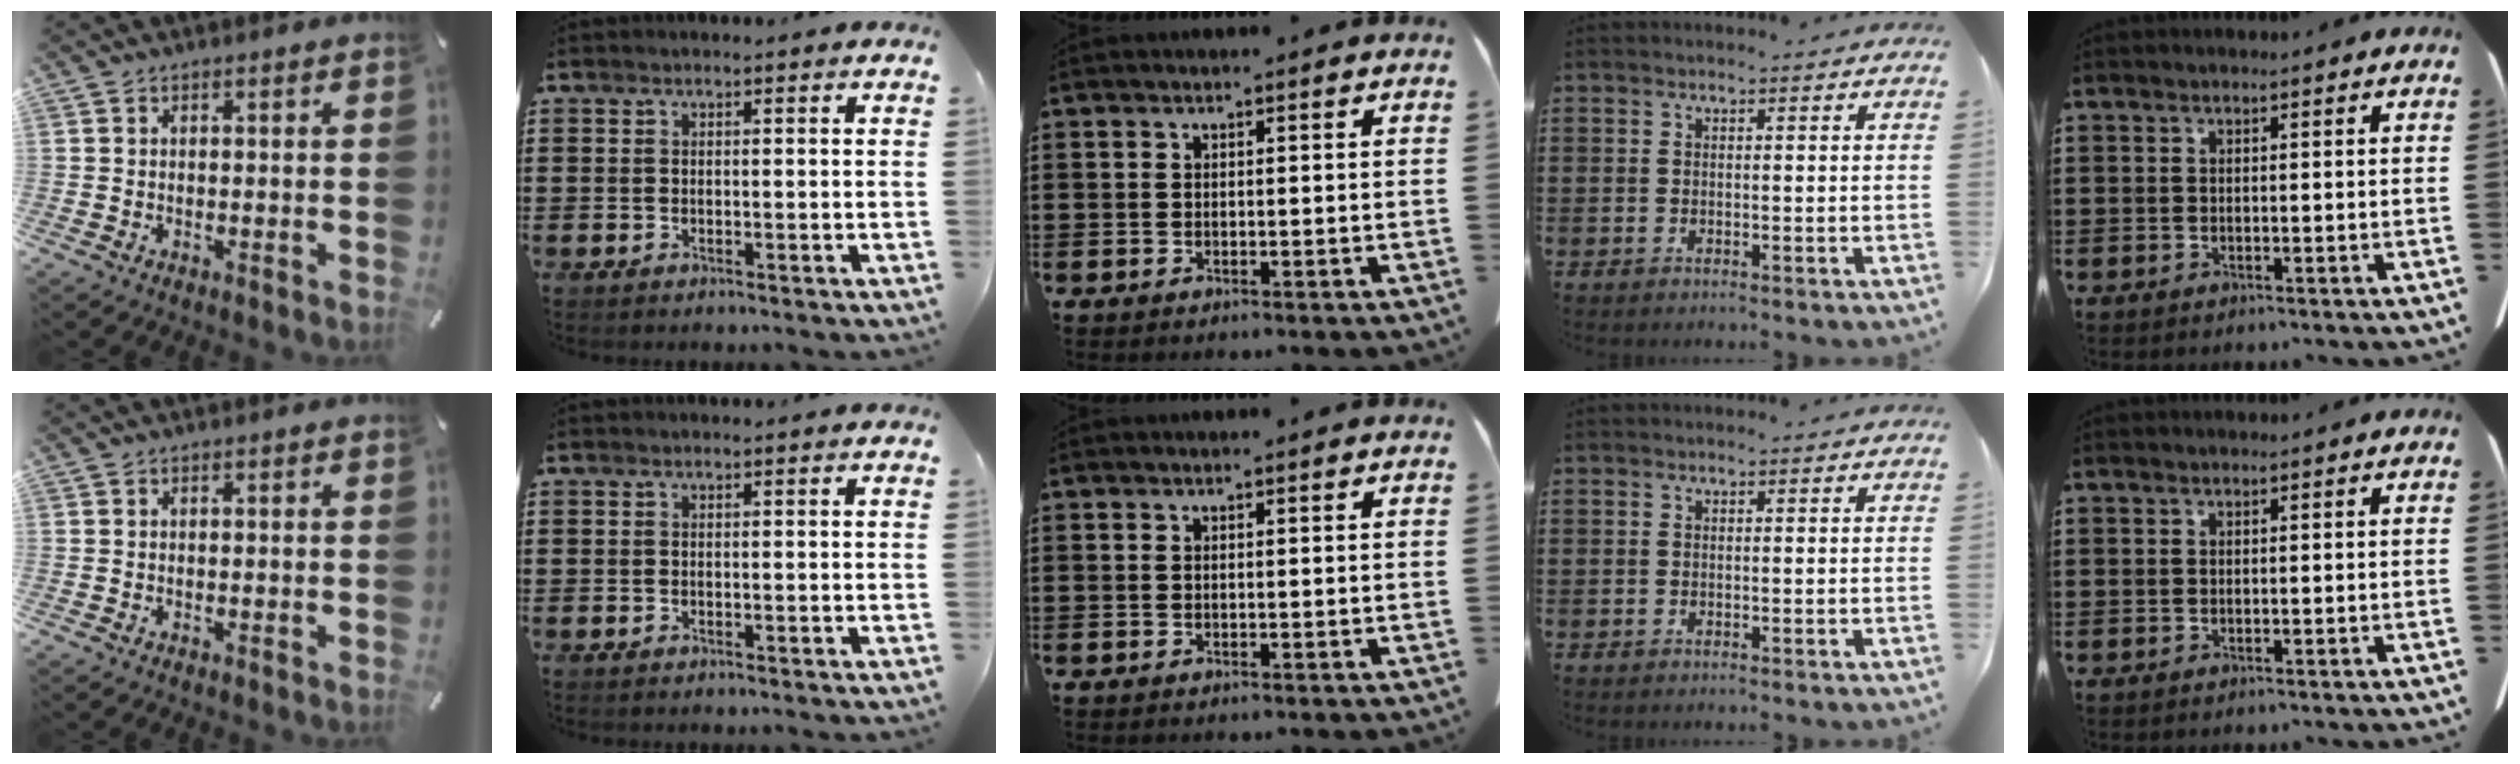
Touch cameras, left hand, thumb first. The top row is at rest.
{}